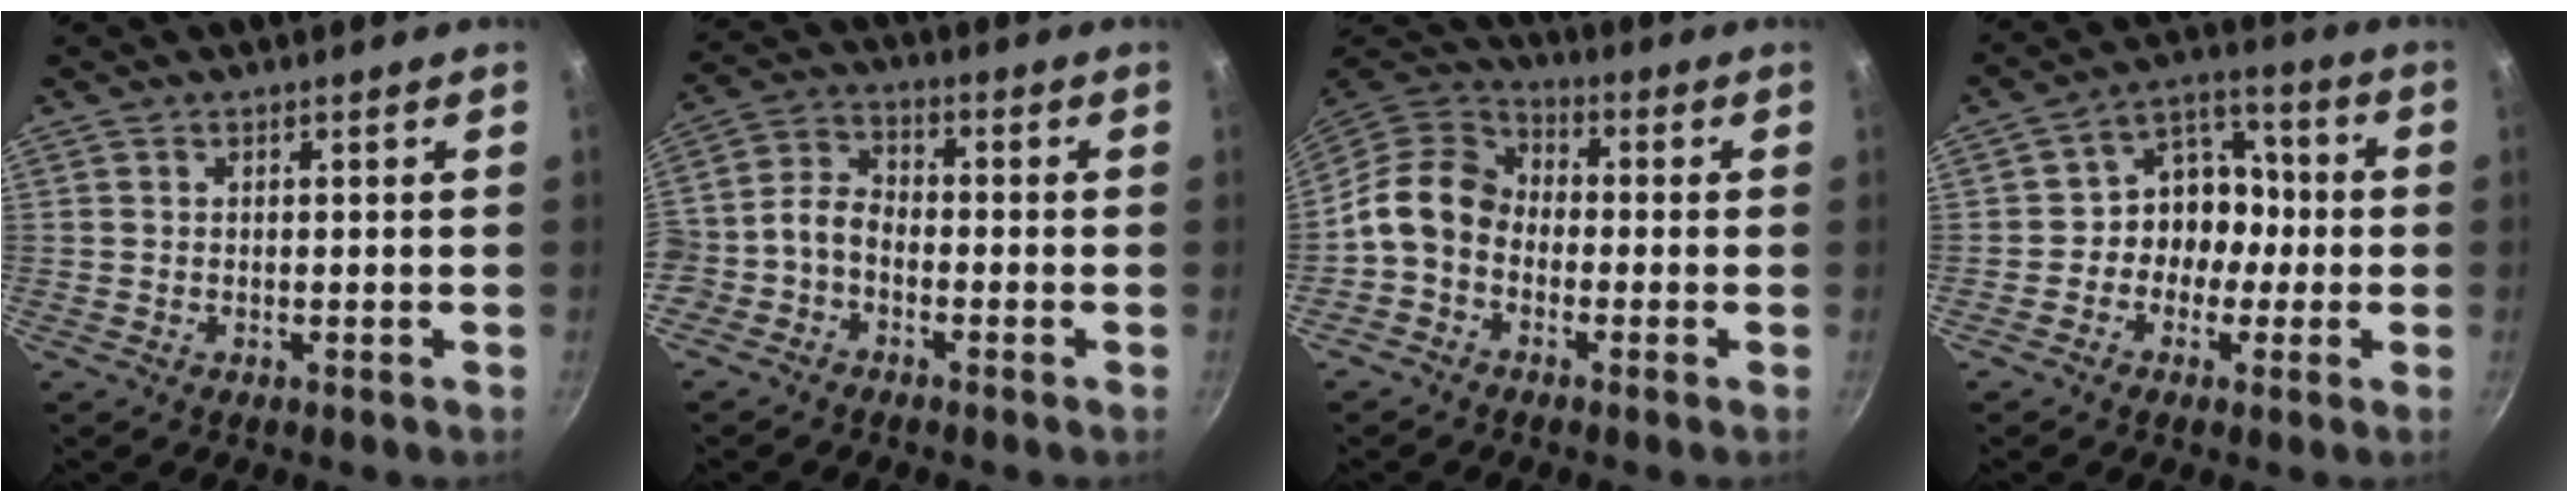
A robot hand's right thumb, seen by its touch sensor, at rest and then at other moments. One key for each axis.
{"total": 5.7, "fx": -2.4, "fy": 3.9, "fz": 3.4, "tx": -0.066, "ty": 0.037, "tz": -0.062}
{"total": 10.5, "fx": -2.3, "fy": 8.2, "fz": 6.1, "tx": -0.089, "ty": 0.042, "tz": -0.069}
{"total": 9.7, "fx": -1.5, "fy": 8.2, "fz": 4.9, "tx": -0.018, "ty": 0.040, "tz": -0.039}